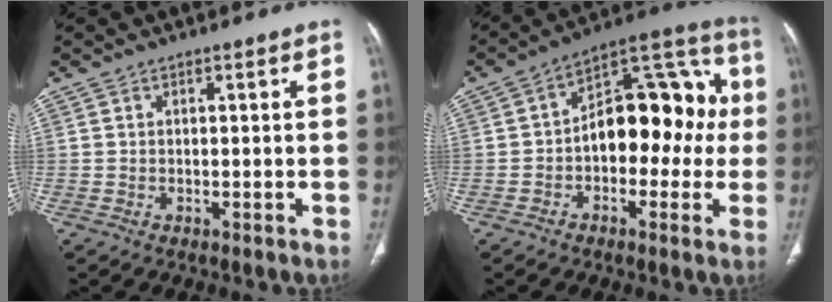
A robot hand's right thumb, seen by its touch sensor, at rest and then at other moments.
{"total": 17.4, "force": [-0.6, 10.5, 13.8], "torque": [-0.145, 0.056, -0.020]}